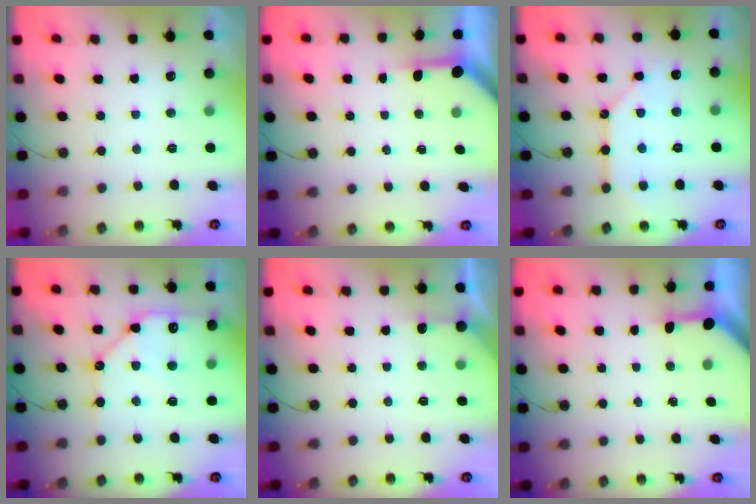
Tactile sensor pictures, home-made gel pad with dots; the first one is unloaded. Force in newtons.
{"total": 3.6, "press": 3.5, "slide": 0.5}
{"total": 10.9, "press": 10.8, "slide": 1.2}
{"total": 13.8, "press": 13.7, "slide": 1.5}
{"total": 2.7, "press": 2.7, "slide": 0.2}
{"total": 3.4, "press": 3.4, "slide": 0.4}